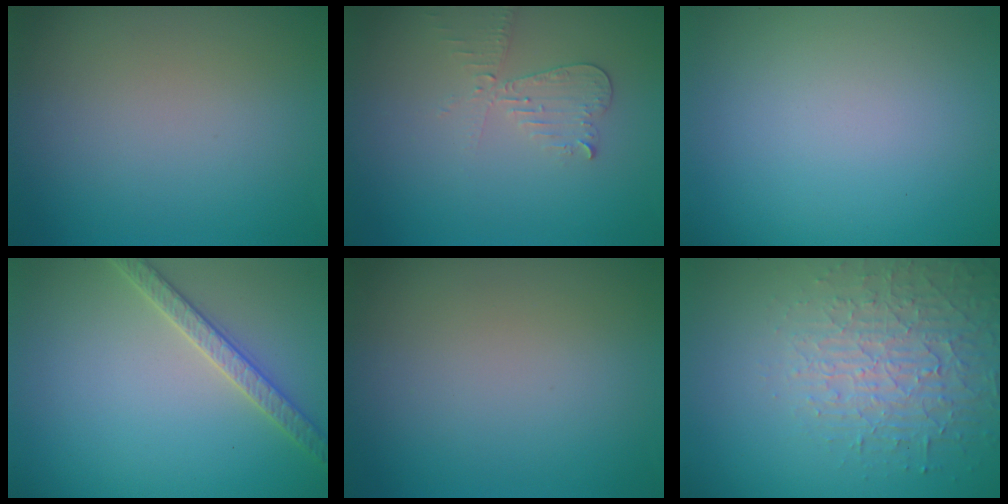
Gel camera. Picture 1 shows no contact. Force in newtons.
{"total": 2.2, "press": 2.2, "slide": 0.2}
{"total": 0.0}
{"total": 2.8, "press": 2.8, "slide": 0.4}
{"total": 0.0}
{"total": 4.1, "press": 3.9, "slide": 1.4}